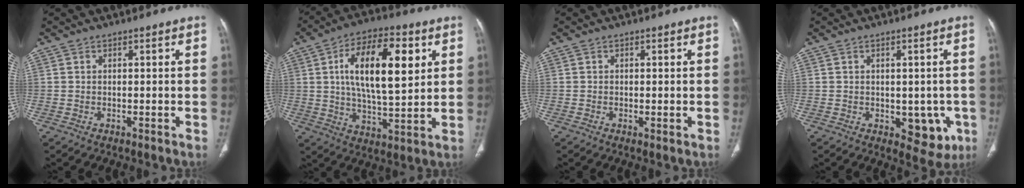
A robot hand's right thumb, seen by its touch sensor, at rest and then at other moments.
{"total": 17.9, "force": [4.8, 7.6, 15.5], "torque": [-0.240, -0.009, 0.079]}
{"total": 0.7, "force": [-0.1, 0.3, 0.7], "torque": [-0.014, -0.004, -0.003]}
{"total": 7.5, "force": [-1.7, 4.7, 5.6], "torque": [-0.029, -0.006, -0.011]}